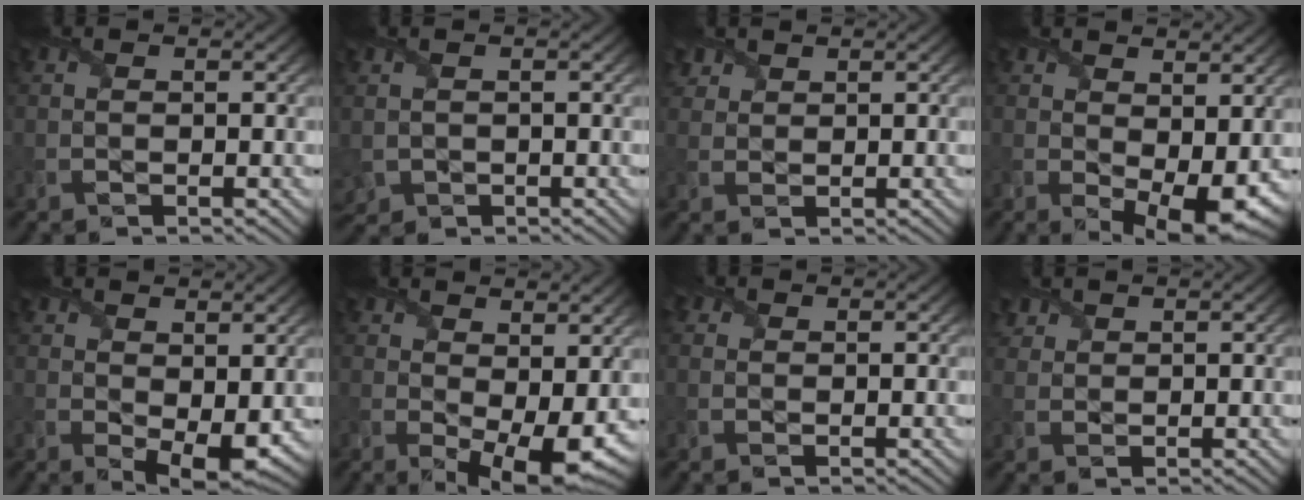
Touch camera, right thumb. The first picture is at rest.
{"total": 2.2, "force": [-0.4, 1.8, 1.2], "torque": [-0.043, -0.014, -0.010]}
{"total": 2.4, "force": [1.7, 1.5, 0.6], "torque": [-0.021, 0.002, 0.038]}
{"total": 7.1, "force": [0.3, 3.8, 6.0], "torque": [-0.105, -0.028, 0.022]}
{"total": 5.5, "force": [0.6, 3.0, 4.5], "torque": [-0.084, -0.023, 0.021]}
{"total": 8.3, "force": [0.6, 4.3, 7.1], "torque": [-0.117, -0.028, 0.028]}
{"total": 1.2, "force": [0.7, 0.9, 0.3], "torque": [-0.008, -0.003, 0.008]}
{"total": 2.1, "force": [1.6, 1.3, 0.5], "torque": [-0.017, 0.001, 0.035]}